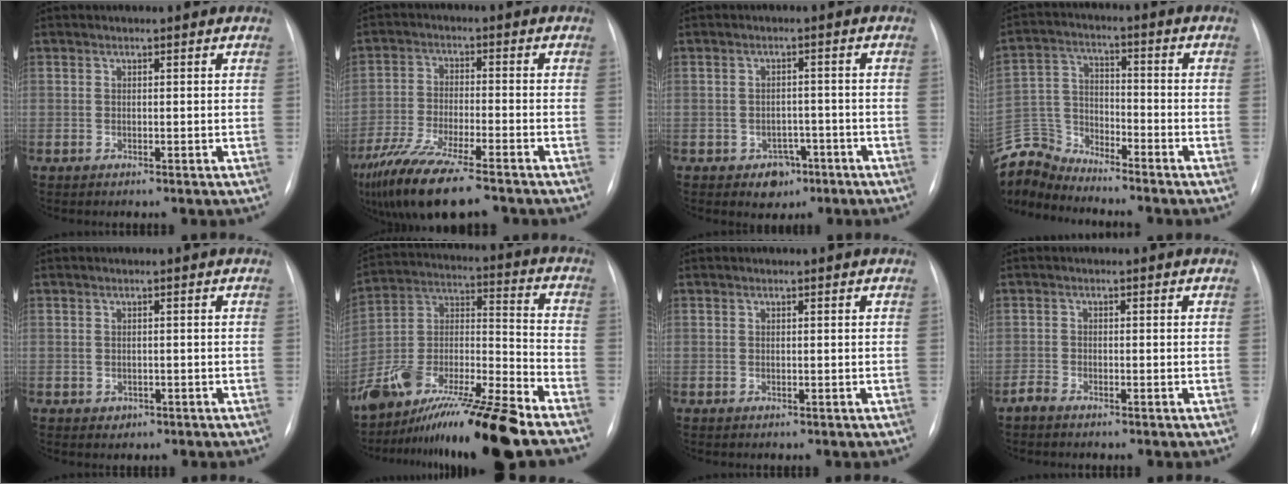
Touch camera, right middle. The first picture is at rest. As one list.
[{"total": 13.7, "force": [-10.3, 2.0, 8.8], "torque": [-0.172, -0.039, -0.178]}, {"total": 4.0, "force": [-2.2, 3.0, 1.3], "torque": [-0.010, 0.013, -0.022]}, {"total": 9.1, "force": [-9.1, 0.7, -0.4], "torque": [-0.004, 0.016, -0.182]}, {"total": 1.2, "force": [-0.5, 1.1, 0.2], "torque": [-0.003, 0.003, -0.003]}, {"total": 20.0, "force": [-16.2, 0.4, 11.7], "torque": [-0.216, -0.007, -0.292]}, {"total": 0.0}, {"total": 1.5, "force": [-1.3, 0.4, 0.6], "torque": [-0.021, -0.003, -0.024]}]